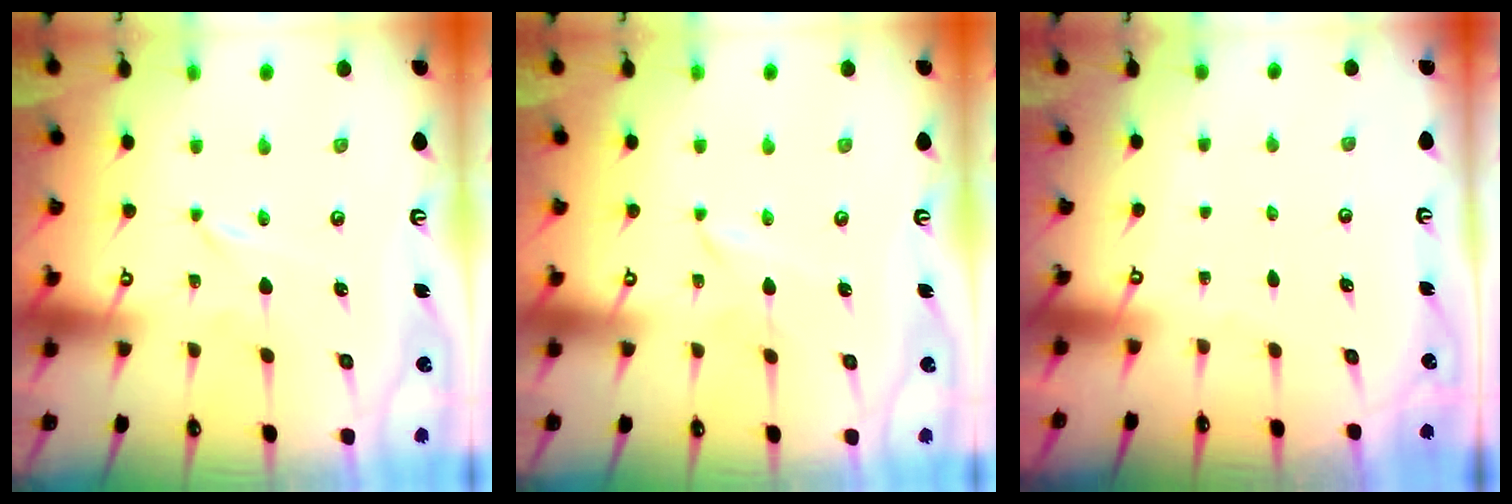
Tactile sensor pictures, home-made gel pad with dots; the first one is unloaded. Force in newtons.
{"total": 1.6, "press": 1.6, "slide": 0.2}
{"total": 0.0}